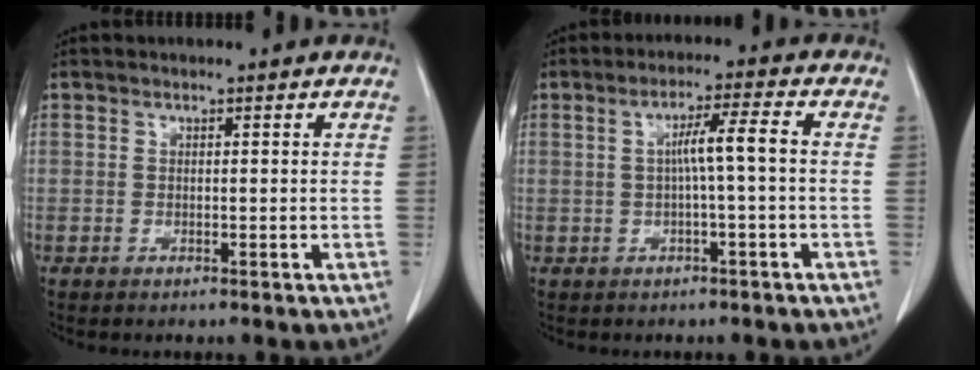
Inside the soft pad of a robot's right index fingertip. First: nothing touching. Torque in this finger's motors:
{"motor_torque": [0.71, -0.07, 0.24, 0.11]}